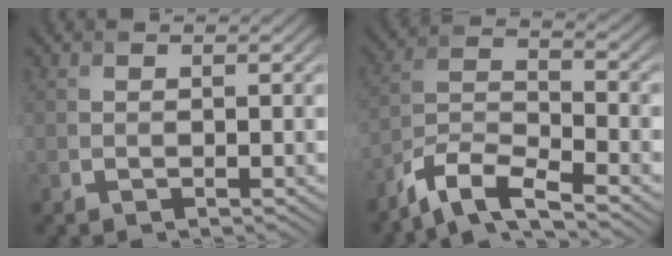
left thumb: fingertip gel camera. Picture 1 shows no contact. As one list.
[{"total": 7.5, "force": [-6.0, 1.7, 4.2], "torque": [-0.089, -0.005, -0.128]}]